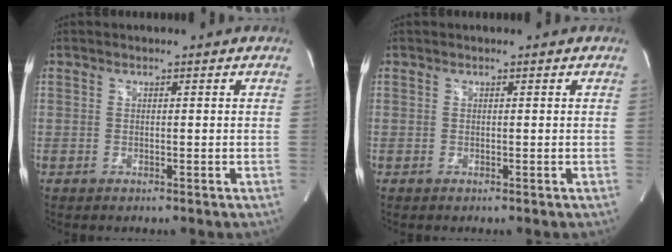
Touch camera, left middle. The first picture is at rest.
{"total": 0.0}